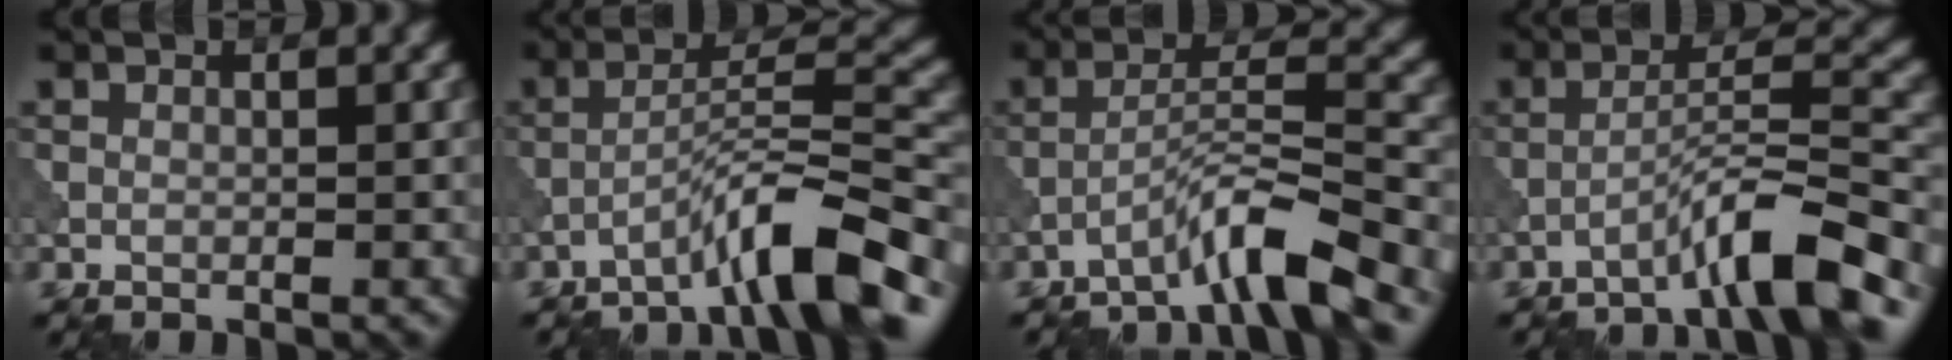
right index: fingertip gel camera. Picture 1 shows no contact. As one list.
[{"total": 7.9, "force": [-5.4, 1.1, 5.7], "torque": [-0.086, 0.021, -0.094]}, {"total": 5.6, "force": [-4.2, 0.3, 3.7], "torque": [-0.060, 0.017, -0.083]}, {"total": 6.7, "force": [-4.7, 0.6, 4.7], "torque": [-0.069, 0.021, -0.085]}]